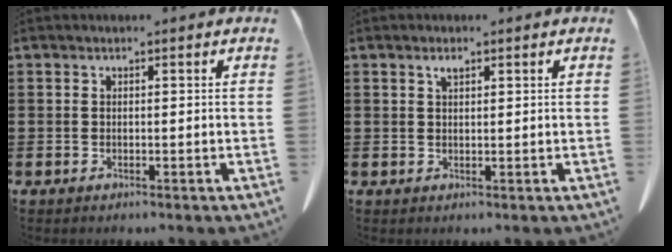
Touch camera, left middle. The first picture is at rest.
{"total": 1.4, "force": [0.8, 0.5, 1.0], "torque": [-0.023, 0.001, 0.015]}